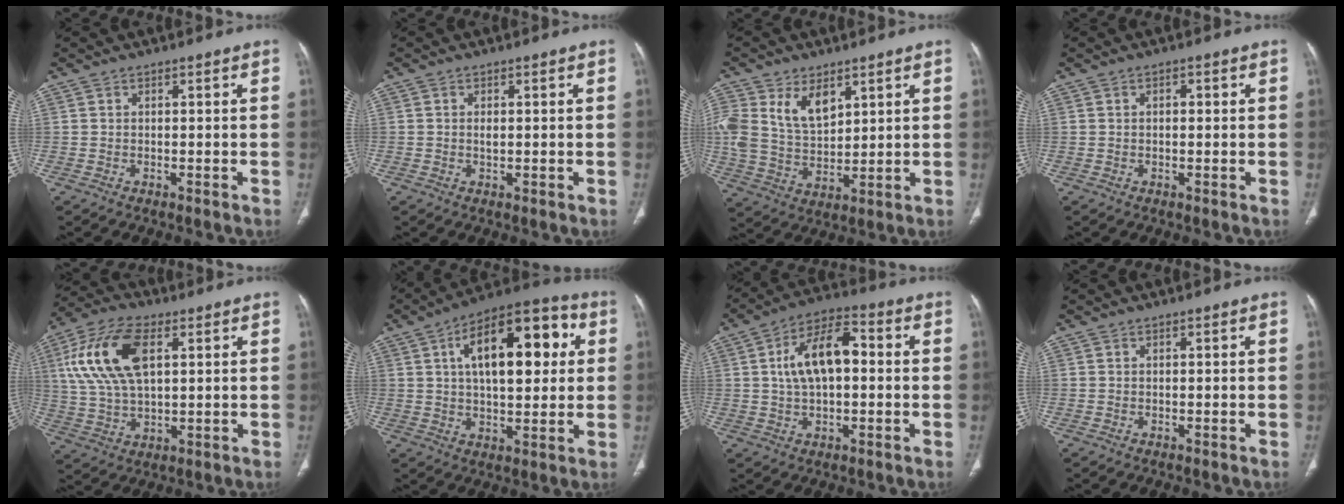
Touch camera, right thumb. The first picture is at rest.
{"total": 1.2, "force": [0.1, 0.7, 1.0], "torque": [-0.018, -0.001, 0.003]}
{"total": 12.3, "force": [5.5, 7.5, 8.0], "torque": [-0.144, -0.019, 0.121]}
{"total": 1.2, "force": [0.2, 0.6, 1.0], "torque": [-0.017, 0.005, 0.003]}
{"total": 16.0, "force": [4.7, 8.2, 12.9], "torque": [-0.265, 0.006, 0.091]}
{"total": 19.8, "force": [4.9, 9.4, 16.7], "torque": [-0.222, 0.019, 0.067]}
{"total": 12.3, "force": [1.3, 6.6, 10.3], "torque": [-0.177, 0.025, 0.015]}
{"total": 0.0}